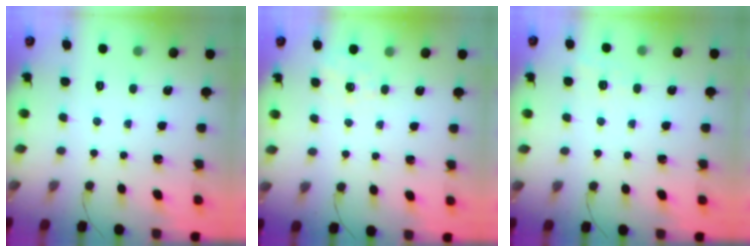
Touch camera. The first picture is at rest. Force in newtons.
{"total": 1.7, "press": 1.2, "slide": 1.3}
{"total": 1.7, "press": 1.0, "slide": 1.3}